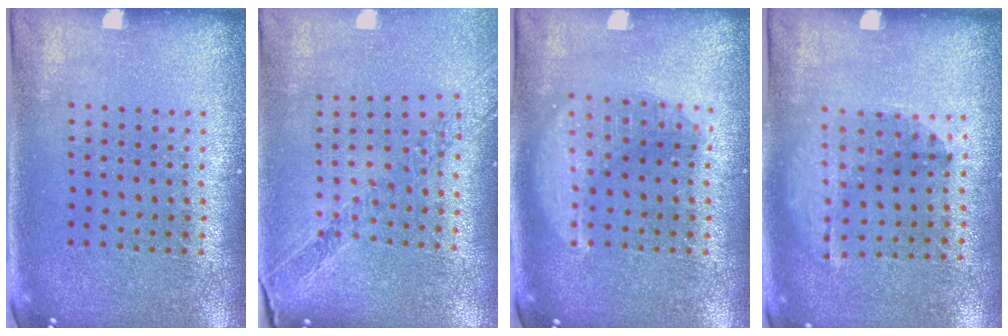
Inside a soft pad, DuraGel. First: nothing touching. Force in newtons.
{"total": 1.1, "press": 1.1, "slide": 0.2}
{"total": 2.9, "press": 2.9, "slide": 0.3}
{"total": 1.4, "press": 0.9, "slide": 1.0}